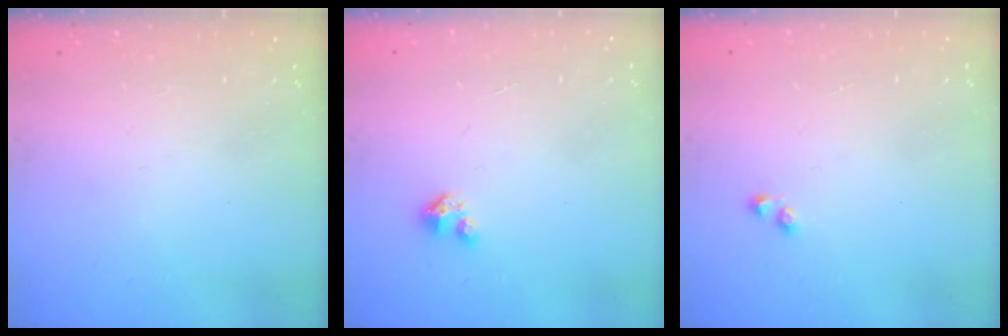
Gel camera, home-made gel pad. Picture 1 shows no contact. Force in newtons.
{"total": 2.3, "press": 2.3, "slide": 0.3}
{"total": 0.9, "press": 0.8, "slide": 0.5}